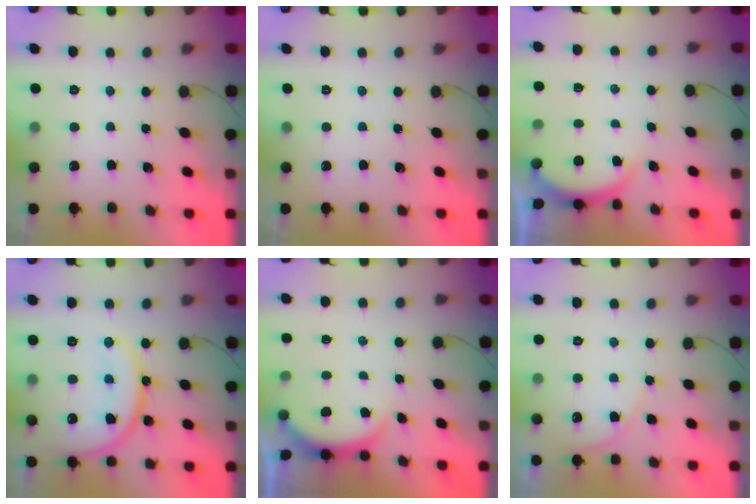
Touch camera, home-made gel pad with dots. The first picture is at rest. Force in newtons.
{"total": 0.0}
{"total": 2.5, "press": 2.5, "slide": 0.5}
{"total": 16.2, "press": 16.2, "slide": 1.1}
{"total": 2.3, "press": 2.2, "slide": 0.5}
{"total": 4.8, "press": 4.8, "slide": 0.5}